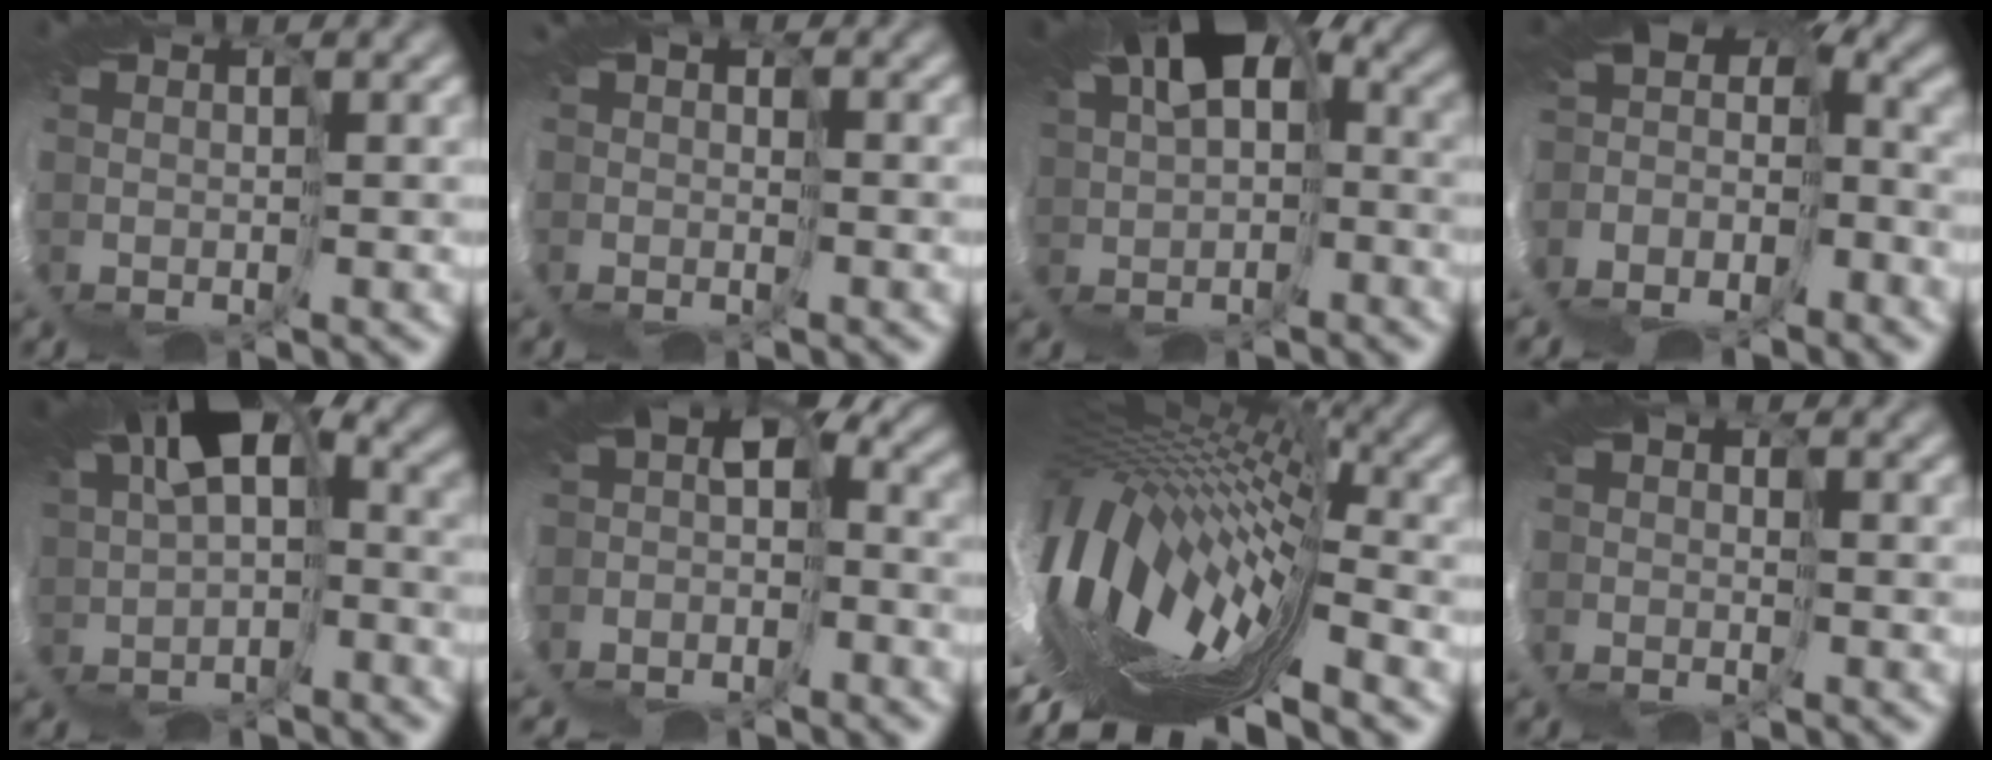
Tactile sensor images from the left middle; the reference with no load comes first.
{"total": 1.2, "force": [-1.1, -0.2, -0.4], "torque": [0.029, 0.000, -0.017]}
{"total": 6.5, "force": [2.5, 4.3, 4.1], "torque": [-0.093, -0.030, 0.080]}
{"total": 5.4, "force": [-4.4, 1.9, 2.6], "torque": [-0.061, -0.028, -0.044]}
{"total": 5.6, "force": [1.4, 3.0, 4.6], "torque": [-0.102, -0.015, 0.041]}
{"total": 5.1, "force": [-3.8, 2.6, 2.3], "torque": [-0.048, -0.016, -0.031]}
{"total": 12.0, "force": [-3.0, 3.7, 11.1], "torque": [-0.172, -0.009, -0.041]}
{"total": 0.7, "force": [-0.6, 0.1, 0.3], "torque": [0.003, -0.003, -0.010]}